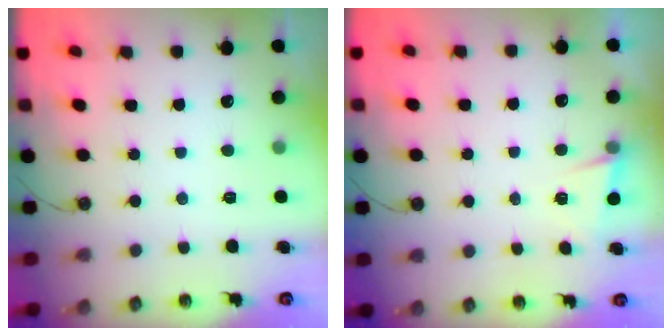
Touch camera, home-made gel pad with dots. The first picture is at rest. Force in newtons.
{"total": 2.6, "press": 1.9, "slide": 1.8}